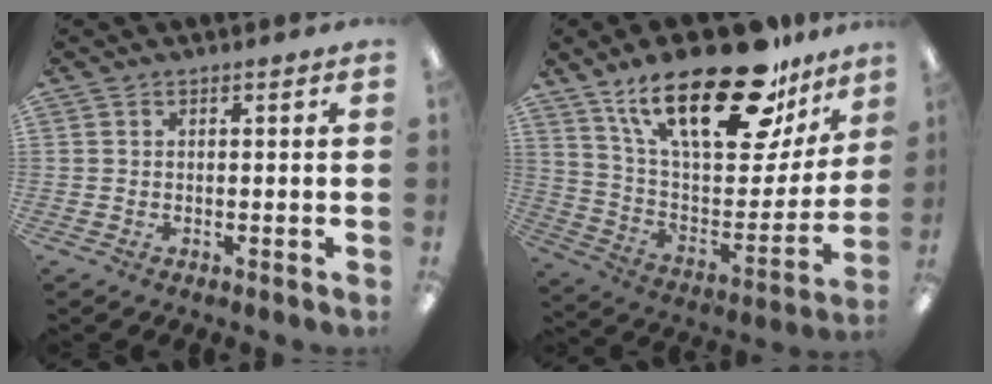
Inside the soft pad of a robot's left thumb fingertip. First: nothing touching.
{"total": 28.7, "force": [19.0, 10.9, 18.5], "torque": [-0.284, -0.114, 0.323]}